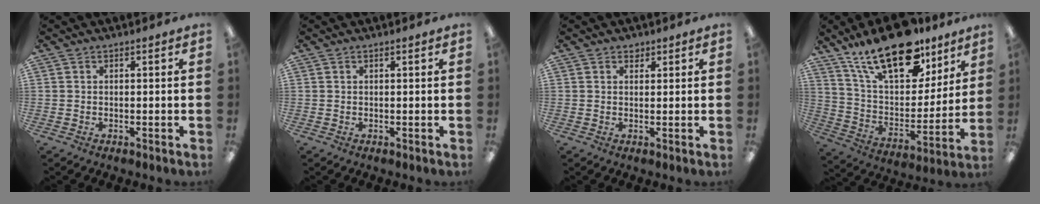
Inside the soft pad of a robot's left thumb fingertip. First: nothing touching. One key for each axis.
{"total": 0.5, "fx": 0.4, "fy": 0.0, "fz": 0.3, "tx": -0.006, "ty": 0.002, "tz": 0.007}
{"total": 1.4, "fx": 1.2, "fy": 0.7, "fz": 0.2, "tx": 0.004, "ty": -0.004, "tz": 0.021}
{"total": 23.0, "fx": 15.8, "fy": 10.1, "fz": 13.3, "tx": -0.235, "ty": -0.093, "tz": 0.276}